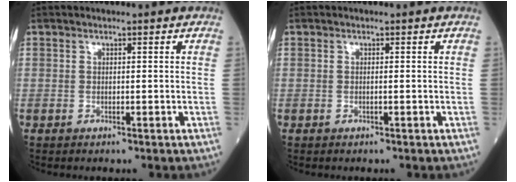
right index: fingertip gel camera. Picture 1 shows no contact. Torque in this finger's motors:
{"motor_torque": [0.16, 0.05, 0.04, 0.01]}